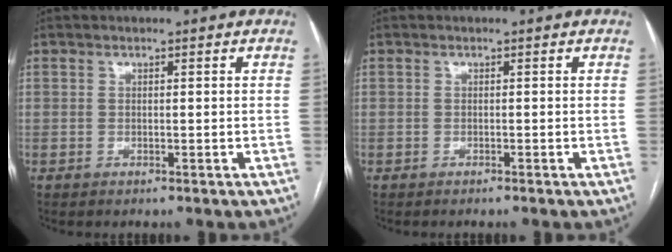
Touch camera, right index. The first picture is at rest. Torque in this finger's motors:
{"motor_torque": [0.09, -0.05, -0.03, 0.00]}